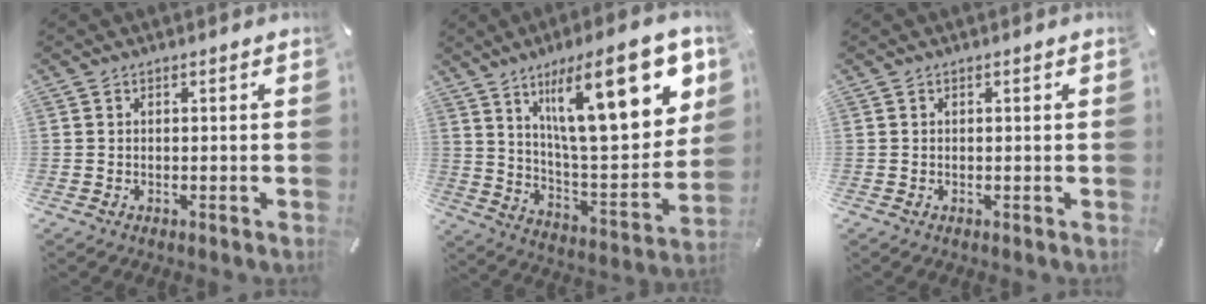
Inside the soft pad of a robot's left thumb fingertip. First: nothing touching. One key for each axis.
{"total": 25.7, "fx": 12.5, "fy": 8.6, "fz": 20.7, "tx": -0.316, "ty": -0.068, "tz": 0.193}
{"total": 0.0}